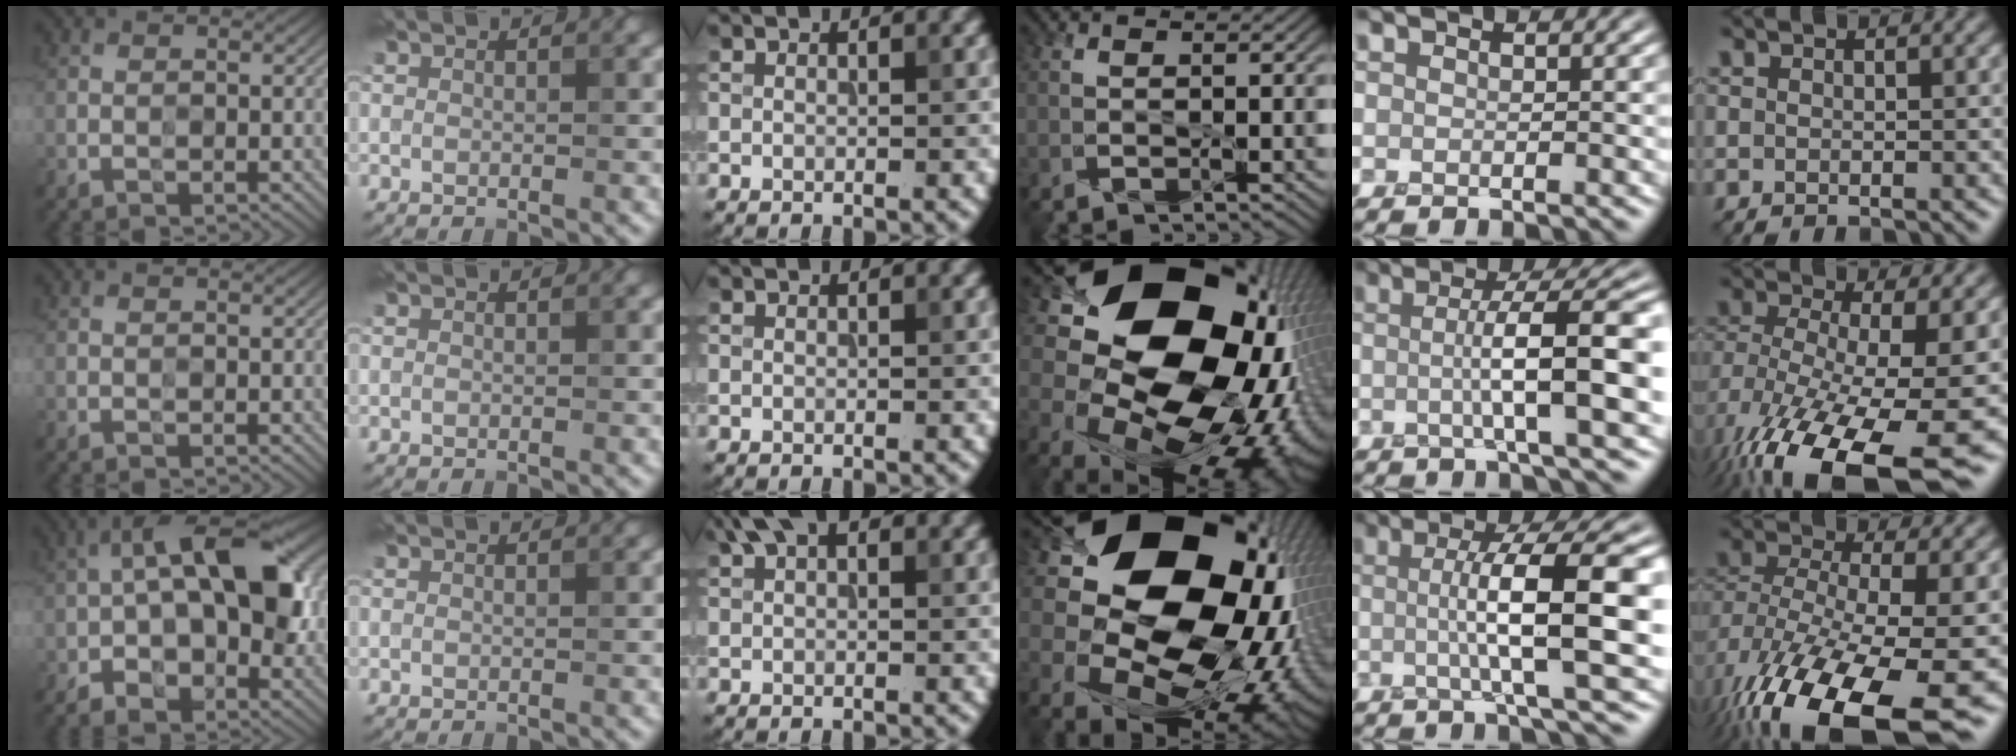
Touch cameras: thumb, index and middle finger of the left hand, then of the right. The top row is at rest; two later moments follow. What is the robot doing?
{"motion": "peel", "object": "tape"}